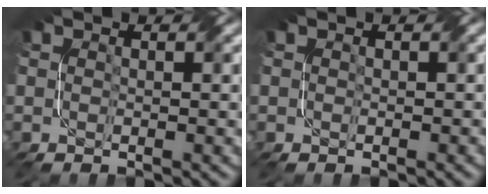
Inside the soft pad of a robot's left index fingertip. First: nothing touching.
{"total": 0.0}